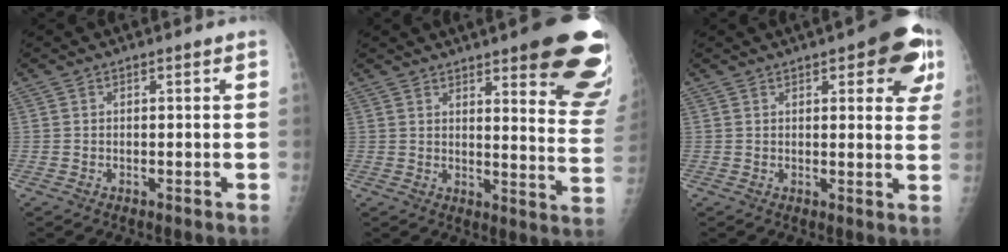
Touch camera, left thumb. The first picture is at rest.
{"total": 21.2, "force": [12.9, 4.7, 16.2], "torque": [-0.163, -0.059, 0.150]}
{"total": 11.2, "force": [5.2, 4.1, 9.1], "torque": [-0.068, -0.011, 0.053]}